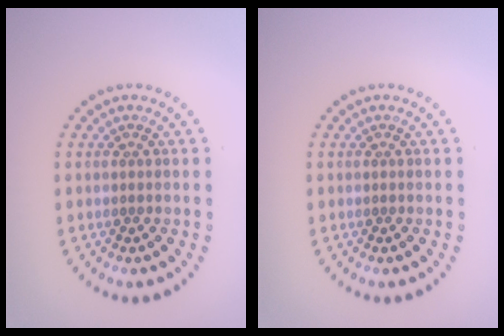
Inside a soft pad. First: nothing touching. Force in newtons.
{"total": 0.0}